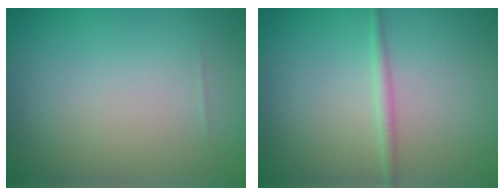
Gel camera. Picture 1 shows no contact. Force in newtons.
{"total": 1.0, "press": 1.0, "slide": 0.0}